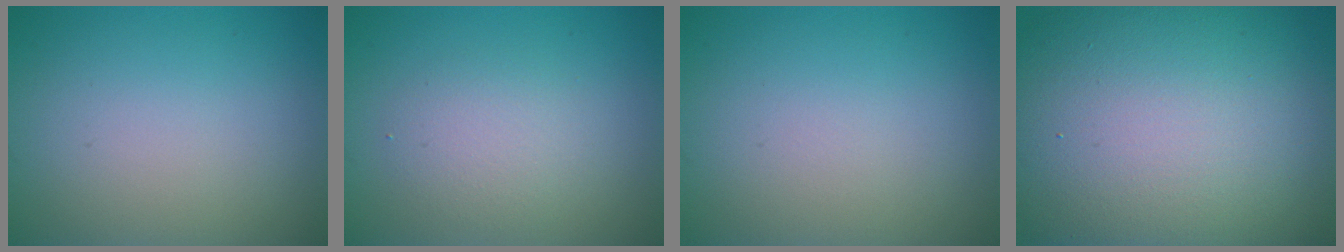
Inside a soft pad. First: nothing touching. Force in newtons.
{"total": 2.5, "press": 2.5, "slide": 0.2}
{"total": 0.0}
{"total": 19.1, "press": 19.1, "slide": 1.0}